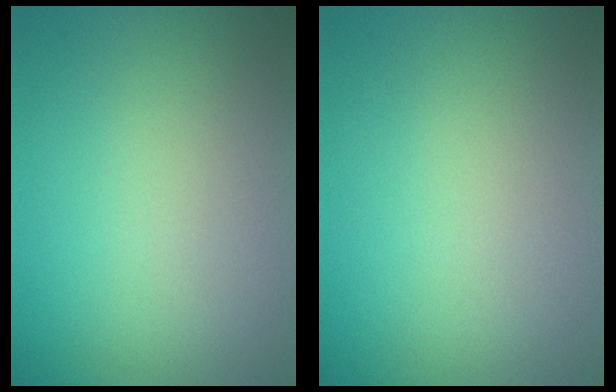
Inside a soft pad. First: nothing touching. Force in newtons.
{"total": 0.0}